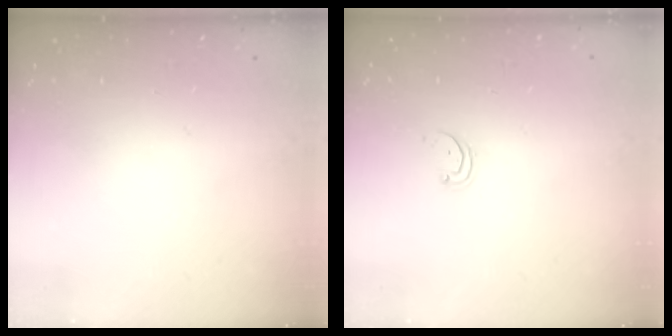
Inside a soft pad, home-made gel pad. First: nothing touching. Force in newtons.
{"total": 1.5, "press": 1.5, "slide": 0.1}